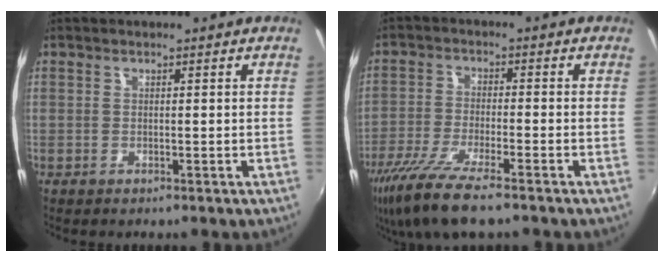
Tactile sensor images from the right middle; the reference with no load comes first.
{"total": 11.3, "force": [-8.2, 1.7, 7.6], "torque": [-0.172, -0.038, -0.154]}